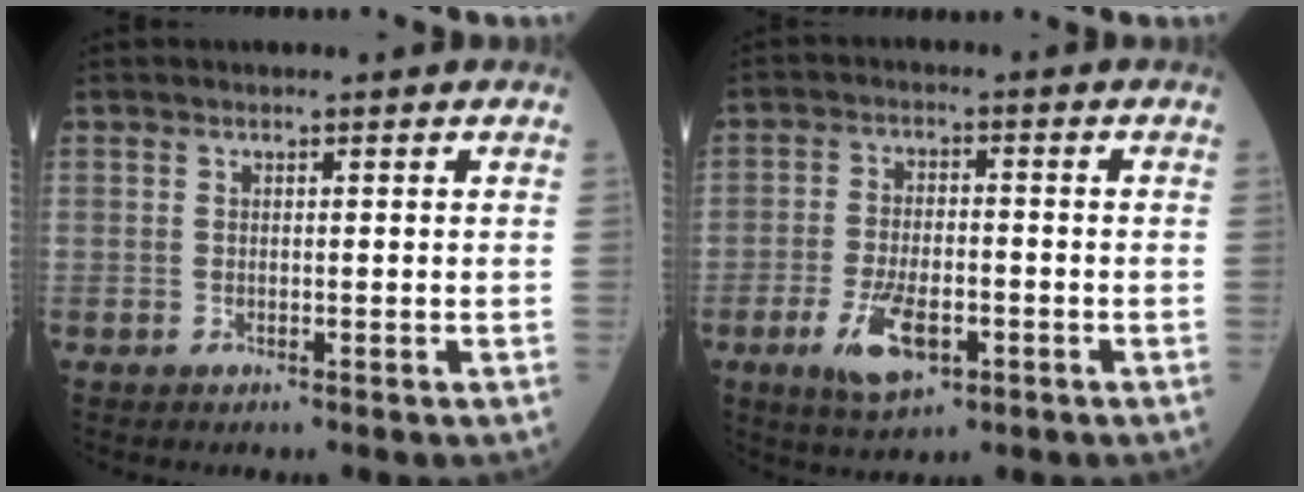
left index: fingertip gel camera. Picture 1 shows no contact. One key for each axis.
{"total": 8.0, "fx": -3.4, "fy": 3.3, "fz": 6.4, "tx": -0.128, "ty": -0.009, "tz": -0.057}